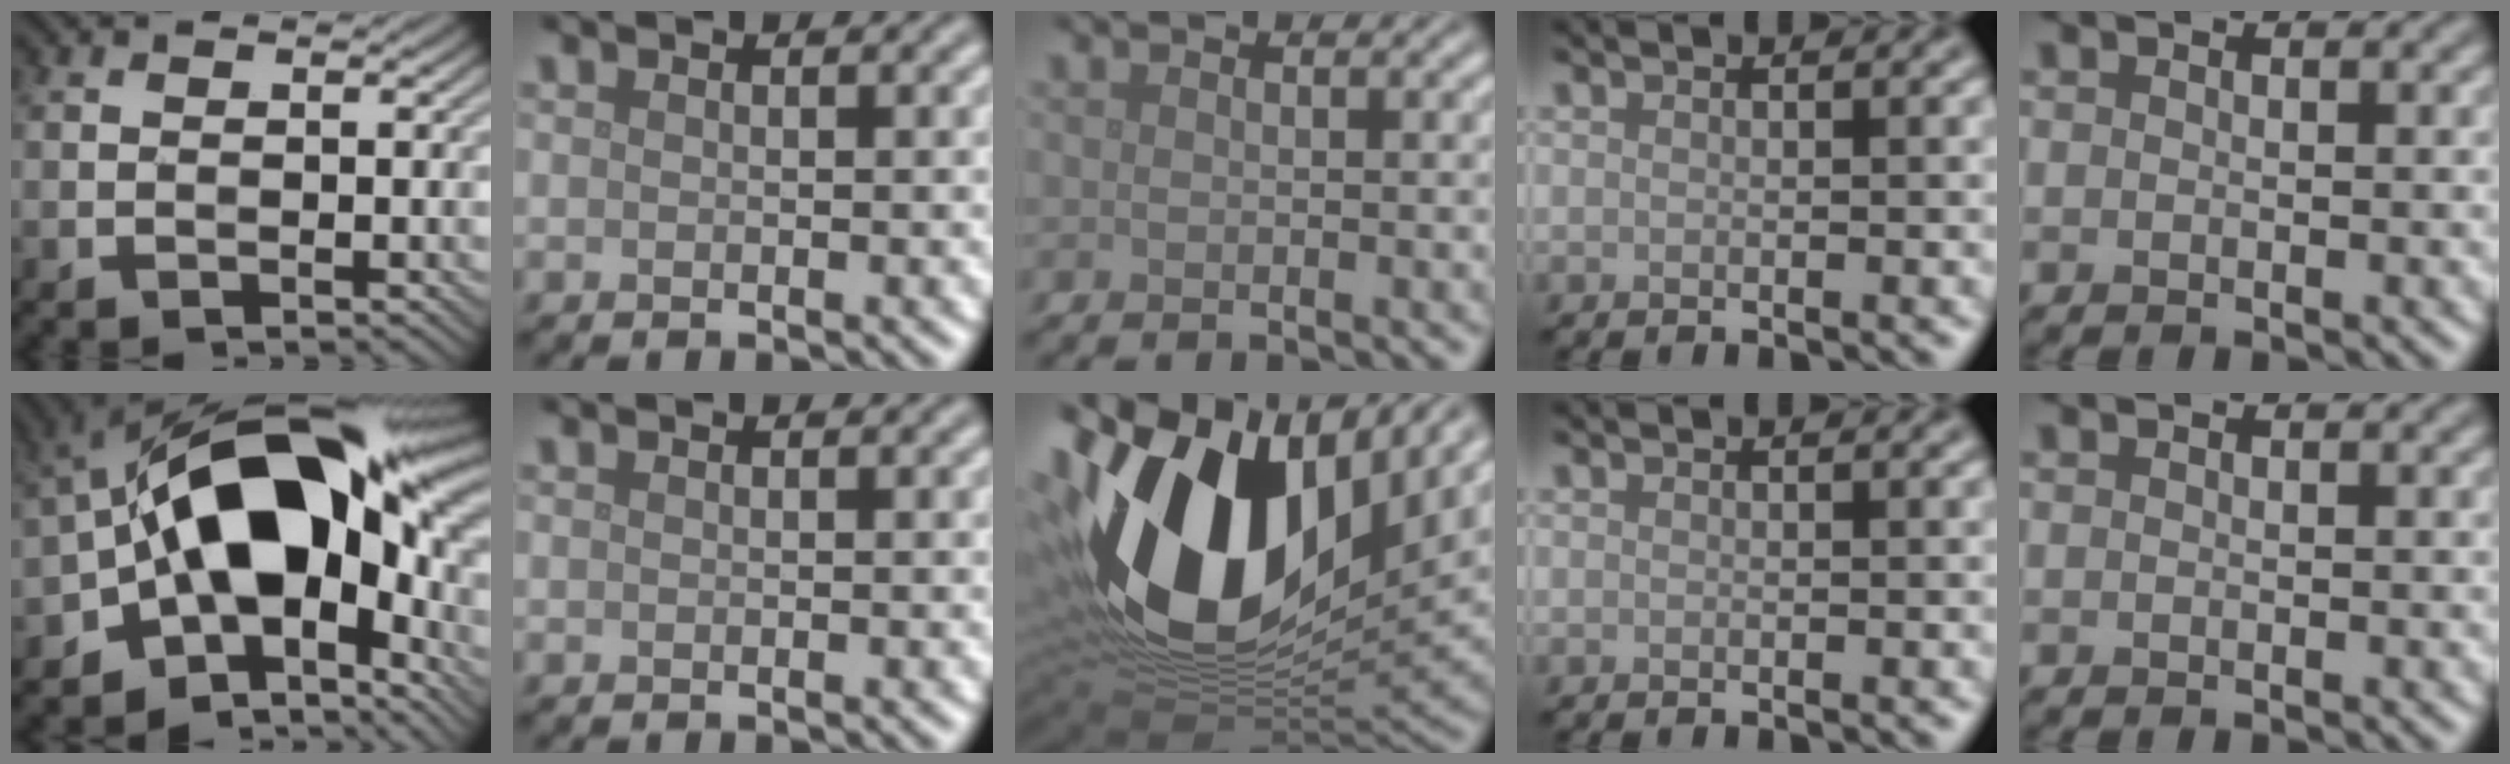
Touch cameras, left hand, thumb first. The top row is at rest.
{"thumb": {"total": 17.9, "force": [-2.1, 10.9, 14.0], "torque": [-0.209, 0.007, -0.045]}, "middle": {"total": 18.3, "force": [4.9, 11.1, 13.7], "torque": [-0.285, 0.003, 0.085]}}